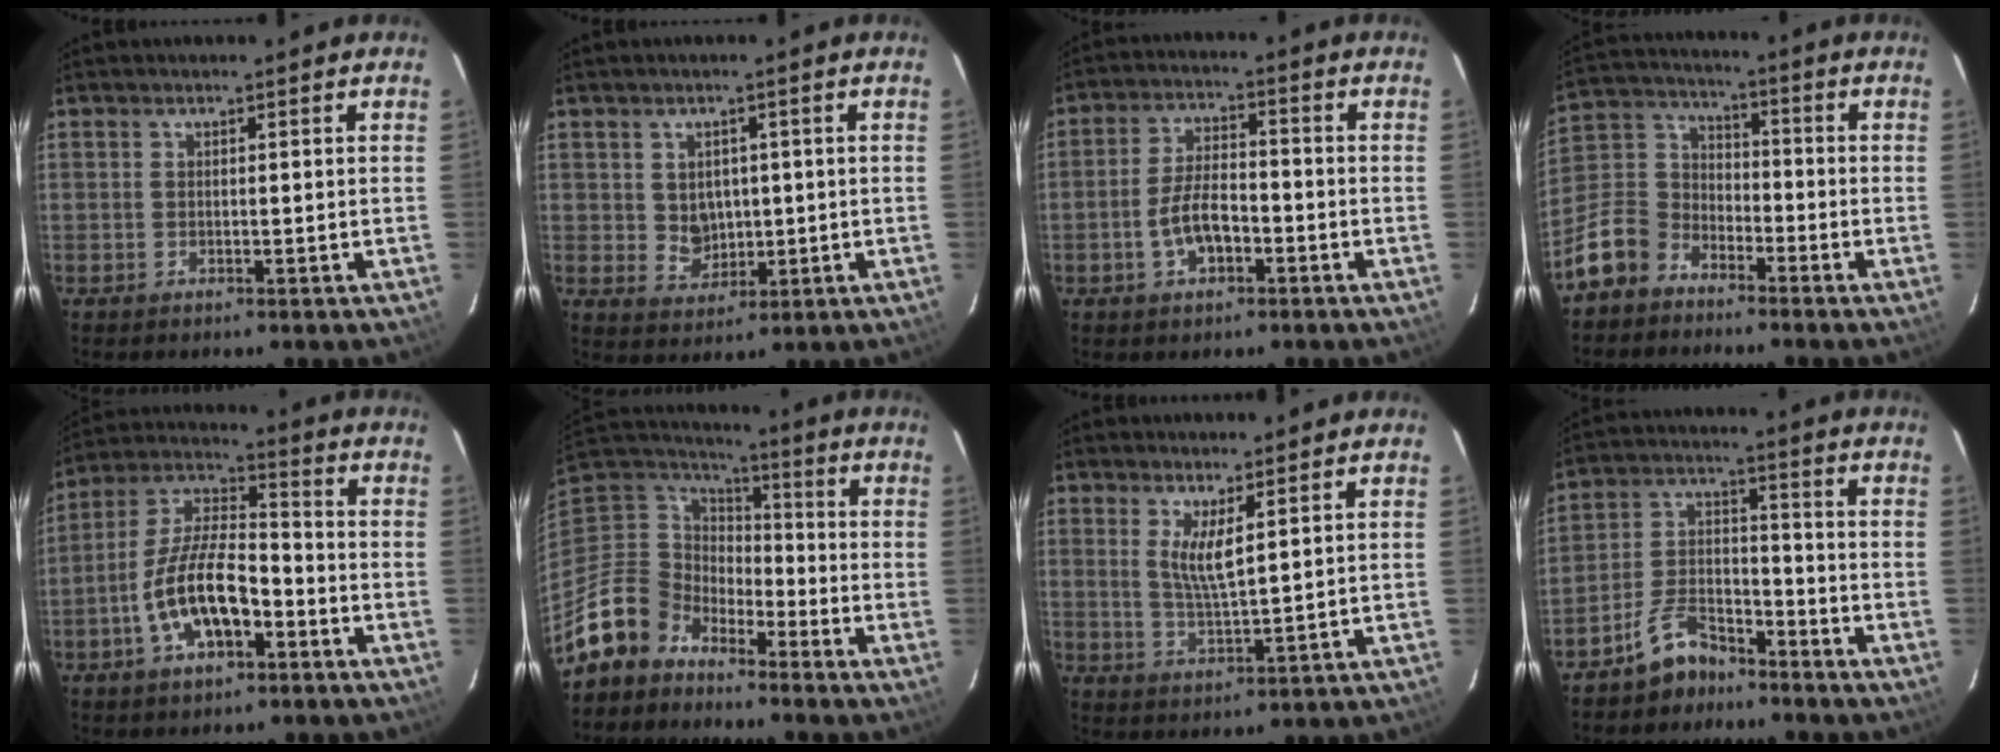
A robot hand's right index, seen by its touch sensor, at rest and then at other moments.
{"total": 4.5, "force": [0.6, 4.0, 1.9], "torque": [-0.034, 0.005, 0.022]}
{"total": 7.2, "force": [-2.8, 3.4, 5.6], "torque": [-0.113, 0.010, -0.045]}
{"total": 11.4, "force": [-7.9, 7.6, 3.2], "torque": [-0.088, 0.045, -0.155]}
{"total": 13.5, "force": [-5.3, 5.6, 11.0], "torque": [-0.222, 0.011, -0.093]}
{"total": 12.1, "force": [-9.2, 7.7, 1.8], "torque": [-0.068, 0.033, -0.182]}
{"total": 5.0, "force": [2.2, 0.9, 4.4], "torque": [-0.085, -0.013, 0.043]}
{"total": 8.1, "force": [-6.5, 3.8, 3.0], "torque": [-0.071, 0.031, -0.115]}